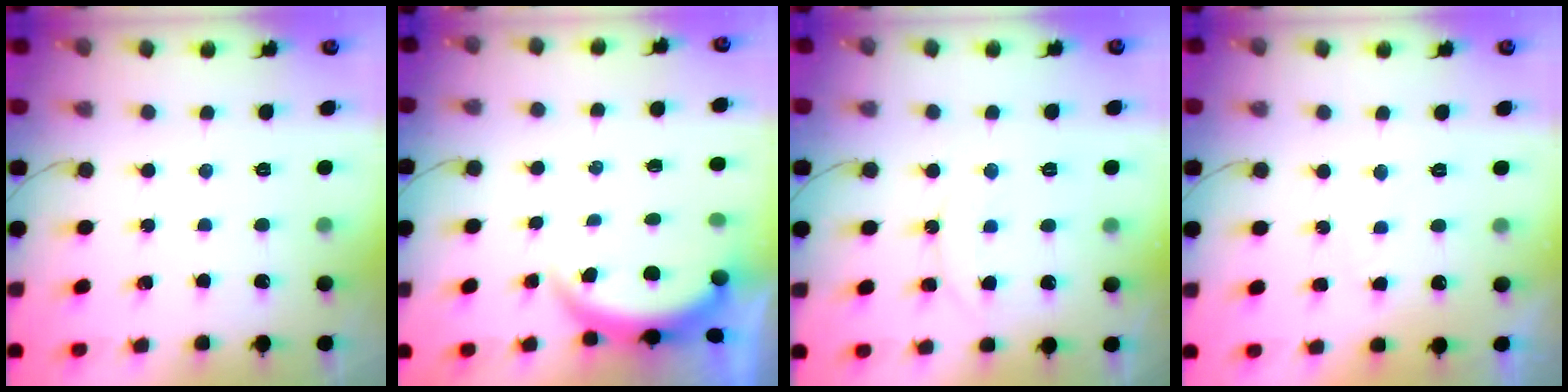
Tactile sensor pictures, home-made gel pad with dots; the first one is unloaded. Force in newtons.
{"total": 4.9, "press": 4.9, "slide": 0.4}
{"total": 9.8, "press": 9.7, "slide": 0.9}
{"total": 6.4, "press": 6.4, "slide": 0.6}